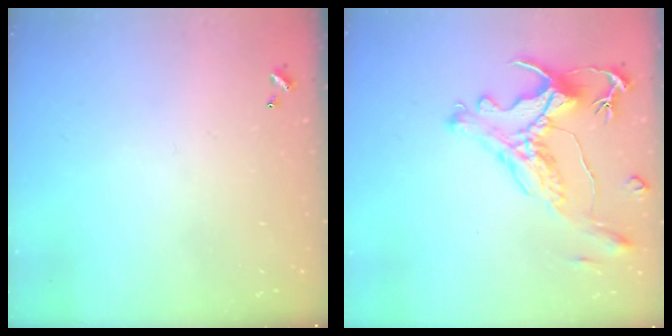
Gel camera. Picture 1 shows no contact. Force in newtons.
{"total": 1.9, "press": 1.4, "slide": 1.2}